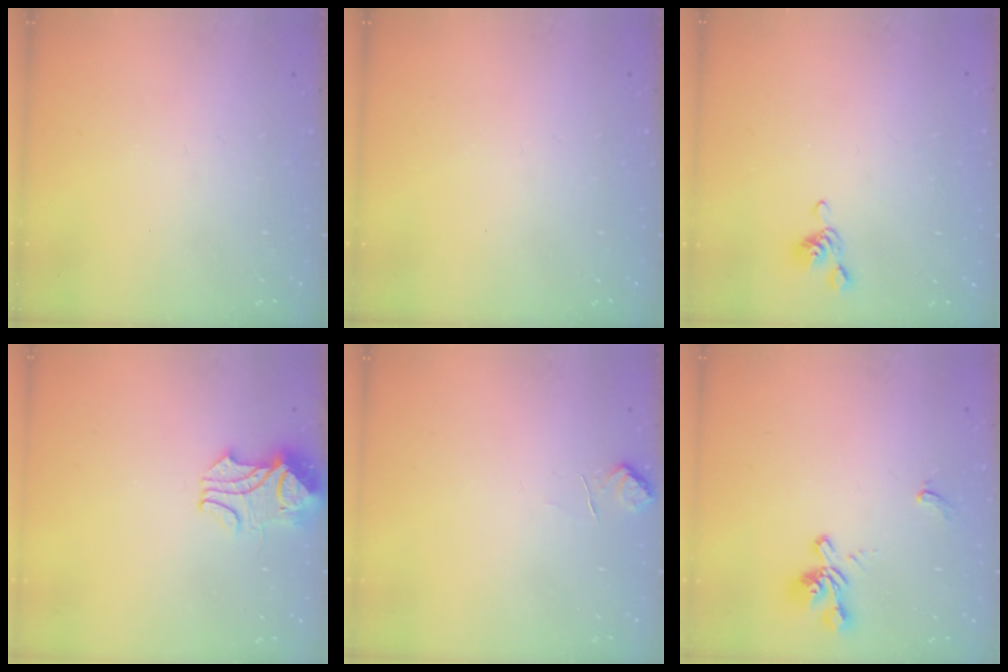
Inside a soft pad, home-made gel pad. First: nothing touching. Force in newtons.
{"total": 0.0}
{"total": 5.5, "press": 5.5, "slide": 0.6}
{"total": 2.2, "press": 2.0, "slide": 0.8}
{"total": 1.7, "press": 1.3, "slide": 1.0}
{"total": 1.4, "press": 0.8, "slide": 1.2}